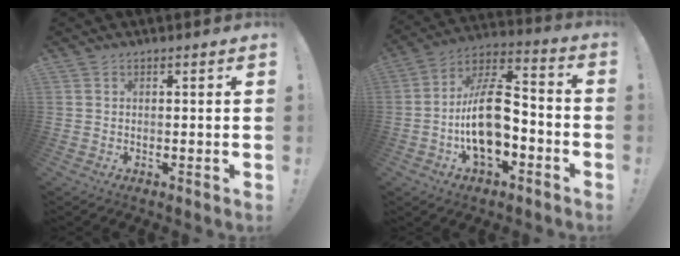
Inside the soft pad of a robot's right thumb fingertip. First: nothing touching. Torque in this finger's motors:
{"motor_torque": [2.83, 2.04, 1.99, -0.61, 0.62]}